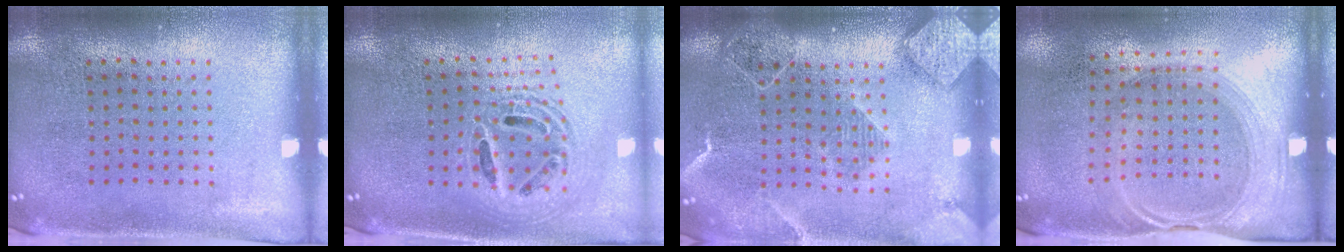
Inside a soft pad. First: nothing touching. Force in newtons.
{"total": 1.9, "press": 1.5, "slide": 1.2}
{"total": 2.3, "press": 2.0, "slide": 1.1}
{"total": 1.5, "press": 1.3, "slide": 0.7}